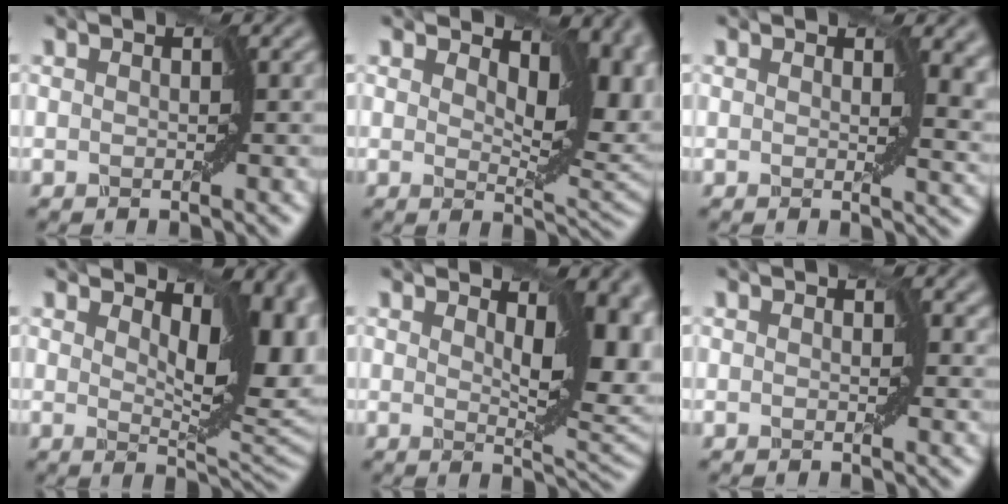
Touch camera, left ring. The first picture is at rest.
{"total": 10.5, "force": [2.2, 5.5, 8.6], "torque": [-0.112, -0.005, 0.039]}
{"total": 5.4, "force": [1.2, 3.4, 4.1], "torque": [-0.040, -0.002, 0.010]}
{"total": 9.5, "force": [1.9, 4.7, 8.0], "torque": [-0.123, -0.009, 0.039]}
{"total": 8.5, "force": [1.1, 4.2, 7.4], "torque": [-0.110, -0.007, 0.024]}
{"total": 1.4, "force": [0.5, 0.9, 0.8], "torque": [-0.015, -0.002, 0.002]}